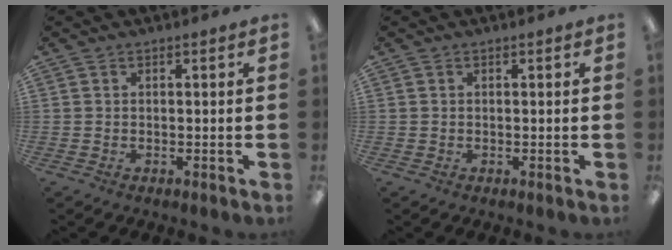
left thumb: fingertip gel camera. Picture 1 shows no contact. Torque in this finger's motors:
{"motor_torque": [-0.15, -0.11, -0.05, 0.14, -0.02]}